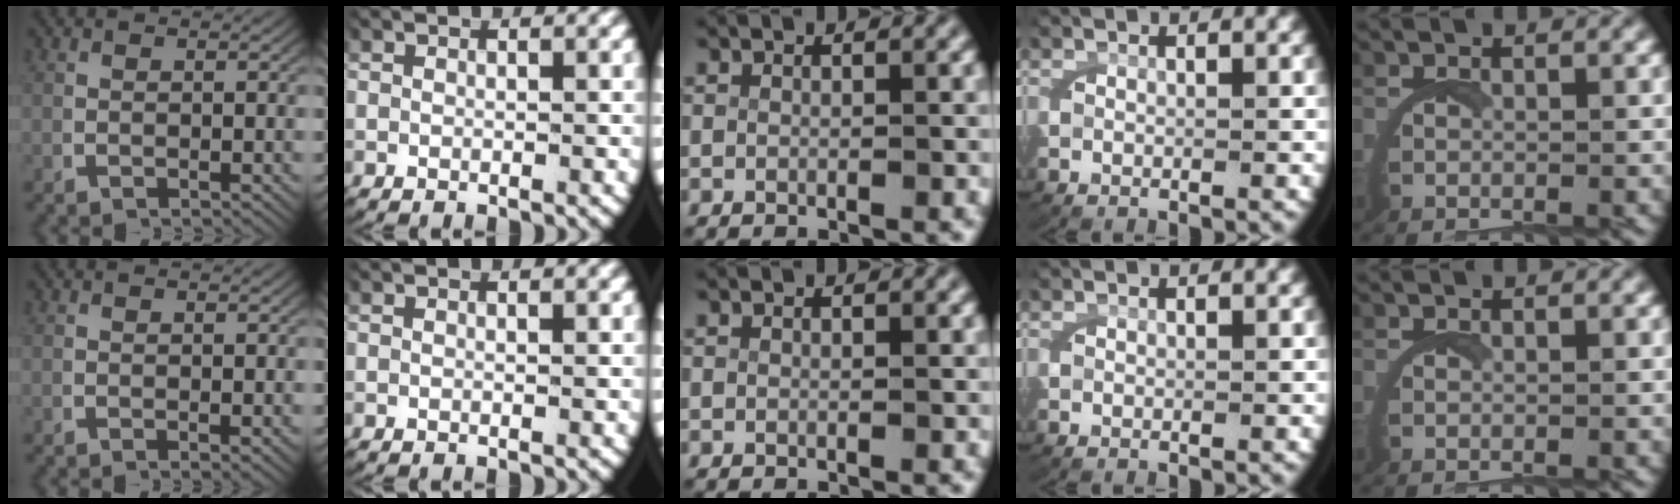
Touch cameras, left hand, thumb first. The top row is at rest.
{"thumb": {"total": 0.6, "force": [0.2, 0.2, 0.6], "torque": [-0.008, -0.001, 0.004]}}